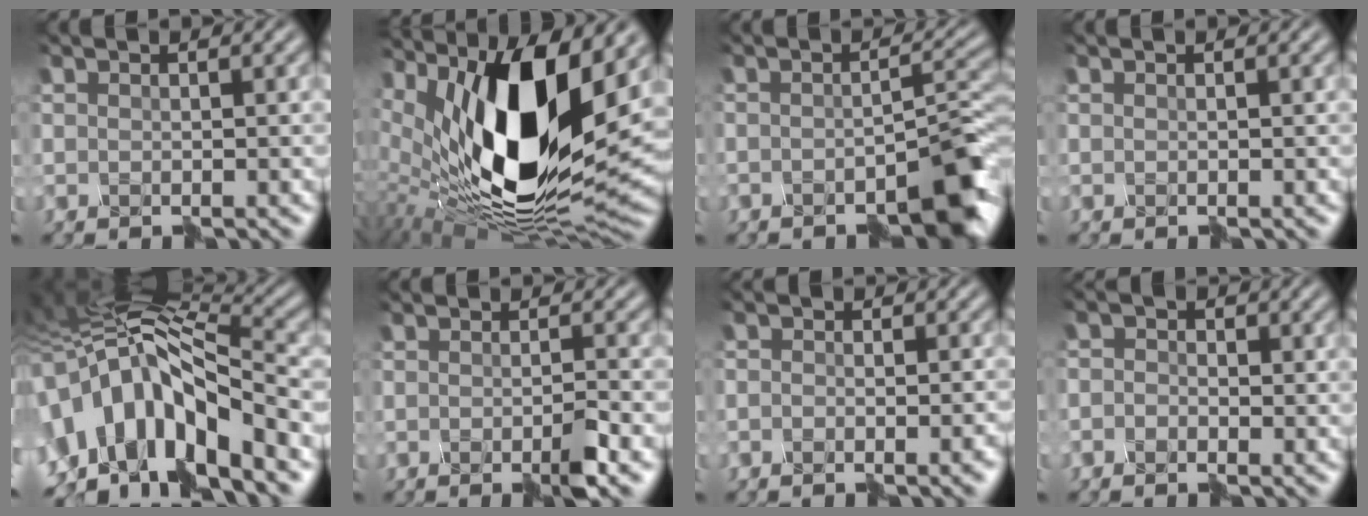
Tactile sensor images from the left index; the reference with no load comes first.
{"total": 14.4, "force": [2.2, 5.7, 13.0], "torque": [-0.239, -0.017, 0.049]}
{"total": 6.3, "force": [-4.5, 1.3, 4.1], "torque": [-0.051, 0.000, -0.070]}
{"total": 0.0}
{"total": 11.4, "force": [-3.0, 5.1, 9.7], "torque": [-0.191, 0.023, -0.056]}
{"total": 2.4, "force": [-2.0, -0.6, 1.3], "torque": [-0.033, -0.009, -0.033]}
{"total": 3.0, "force": [-2.7, 0.8, 1.1], "torque": [0.009, 0.004, -0.033]}
{"total": 2.4, "force": [-1.7, 1.6, -0.1], "torque": [0.014, 0.013, -0.047]}